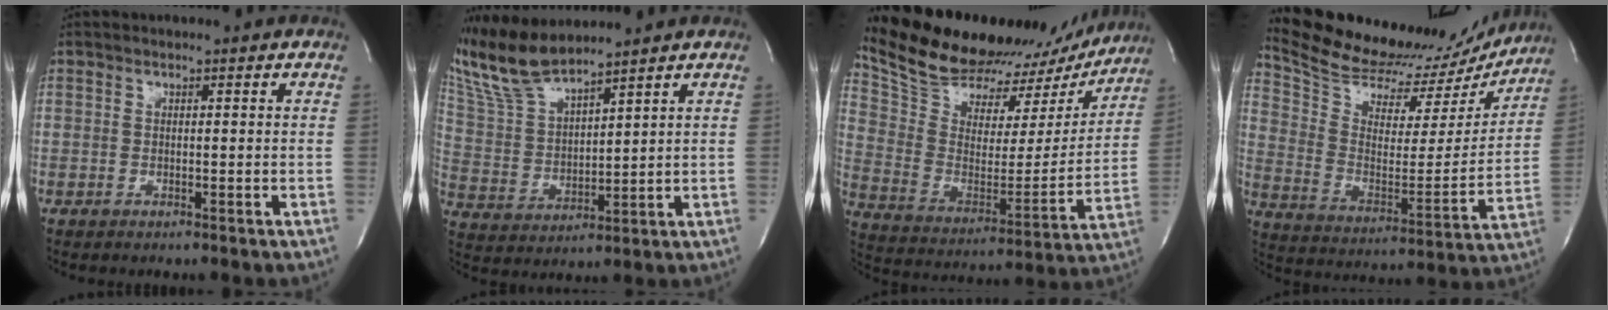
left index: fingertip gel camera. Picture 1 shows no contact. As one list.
[{"total": 9.6, "force": [8.9, 0.4, 3.4], "torque": [-0.092, 0.006, 0.192]}, {"total": 28.6, "force": [25.6, 9.1, 9.0], "torque": [-0.172, -0.008, 0.371]}, {"total": 25.3, "force": [23.8, 6.5, 5.6], "torque": [-0.097, -0.041, 0.339]}]